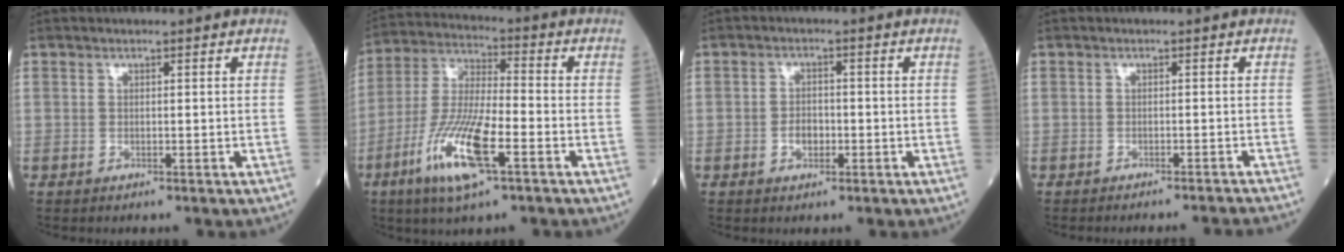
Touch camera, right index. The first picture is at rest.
{"total": 13.6, "force": [-6.0, 2.3, 12.0], "torque": [-0.247, -0.017, -0.113]}
{"total": 2.7, "force": [-0.8, 1.6, 1.9], "torque": [-0.029, 0.005, -0.013]}
{"total": 7.4, "force": [-7.2, -0.9, 1.6], "torque": [-0.006, -0.012, -0.079]}